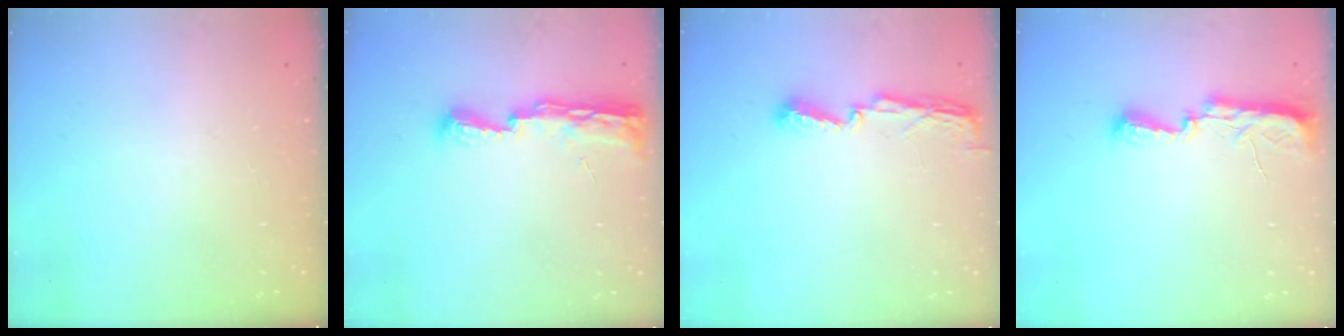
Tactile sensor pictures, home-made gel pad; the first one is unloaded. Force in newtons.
{"total": 9.3, "press": 9.3, "slide": 0.5}
{"total": 5.8, "press": 5.8, "slide": 0.5}
{"total": 8.1, "press": 8.1, "slide": 1.0}